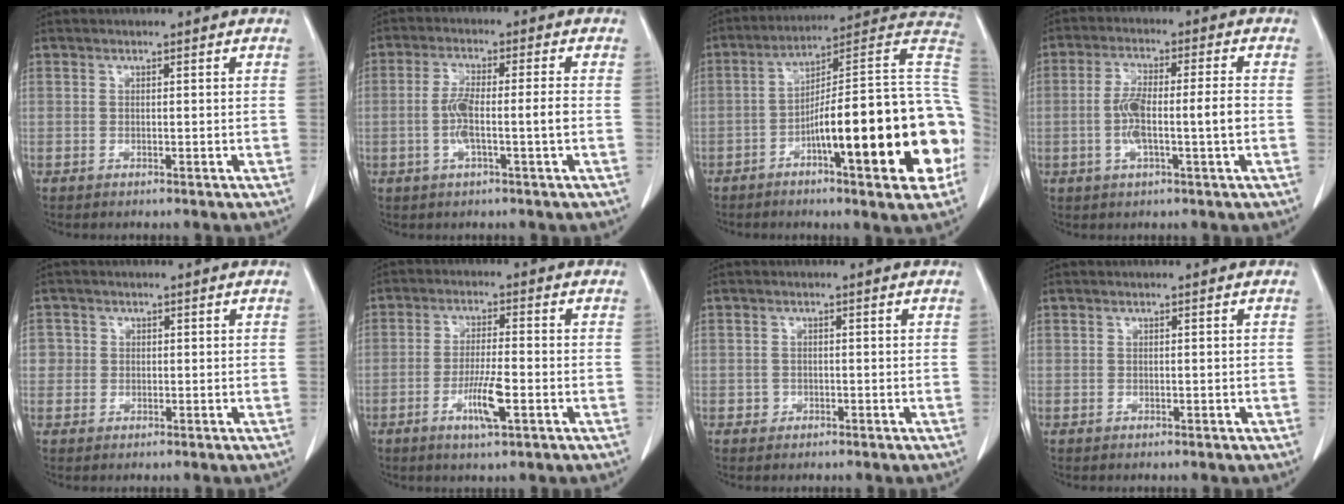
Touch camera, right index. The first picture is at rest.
{"total": 6.0, "force": [-1.2, 0.3, 5.9], "torque": [-0.119, 0.007, -0.022]}
{"total": 23.8, "force": [-6.5, 2.3, 22.8], "torque": [-0.247, 0.024, -0.093]}
{"total": 7.8, "force": [-1.3, 0.9, 7.7], "torque": [-0.151, 0.014, -0.023]}
{"total": 2.1, "force": [0.2, 2.1, 0.1], "torque": [0.012, 0.005, 0.001]}
{"total": 6.2, "force": [-2.4, 0.7, 5.7], "torque": [-0.107, -0.007, -0.043]}
{"total": 1.1, "force": [-0.4, 1.0, 0.1], "torque": [0.002, 0.006, -0.009]}
{"total": 0.0}